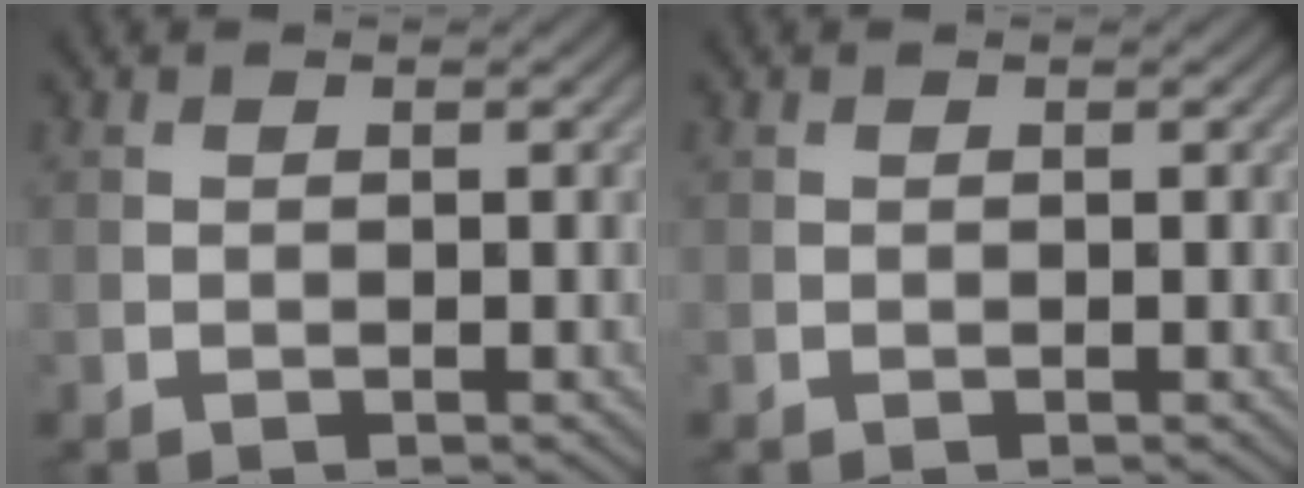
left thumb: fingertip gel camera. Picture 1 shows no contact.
{"total": 0.0}